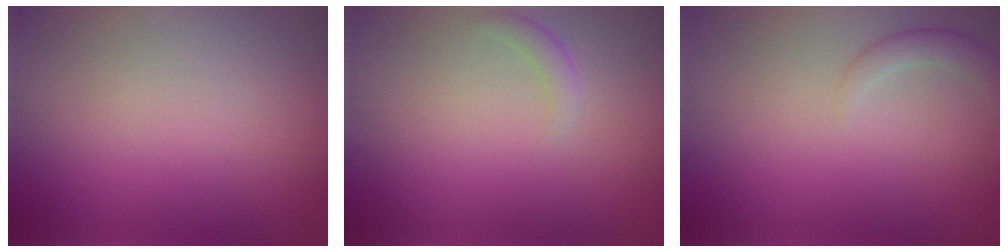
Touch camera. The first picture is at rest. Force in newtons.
{"total": 1.1, "press": 1.1, "slide": 0.0}
{"total": 1.7, "press": 1.7, "slide": 0.1}